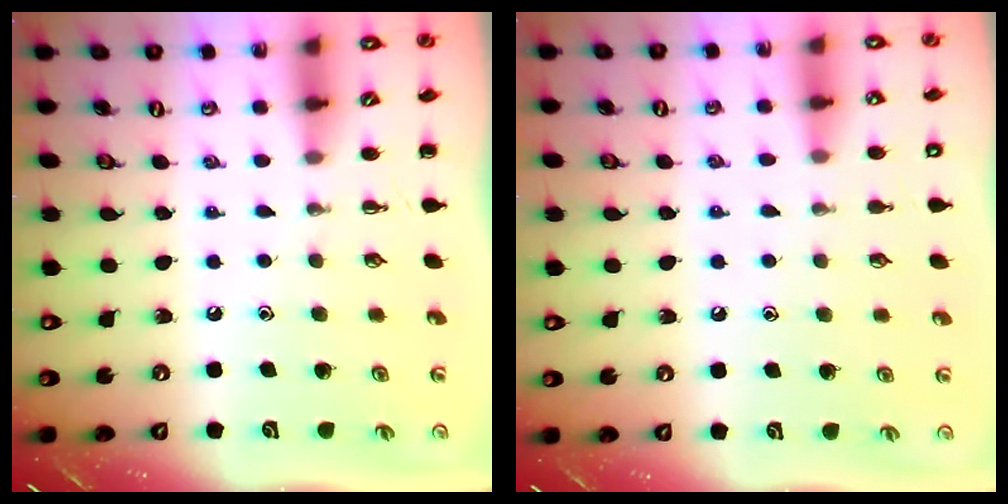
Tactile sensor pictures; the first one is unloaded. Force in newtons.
{"total": 6.9, "press": 6.5, "slide": 2.3}